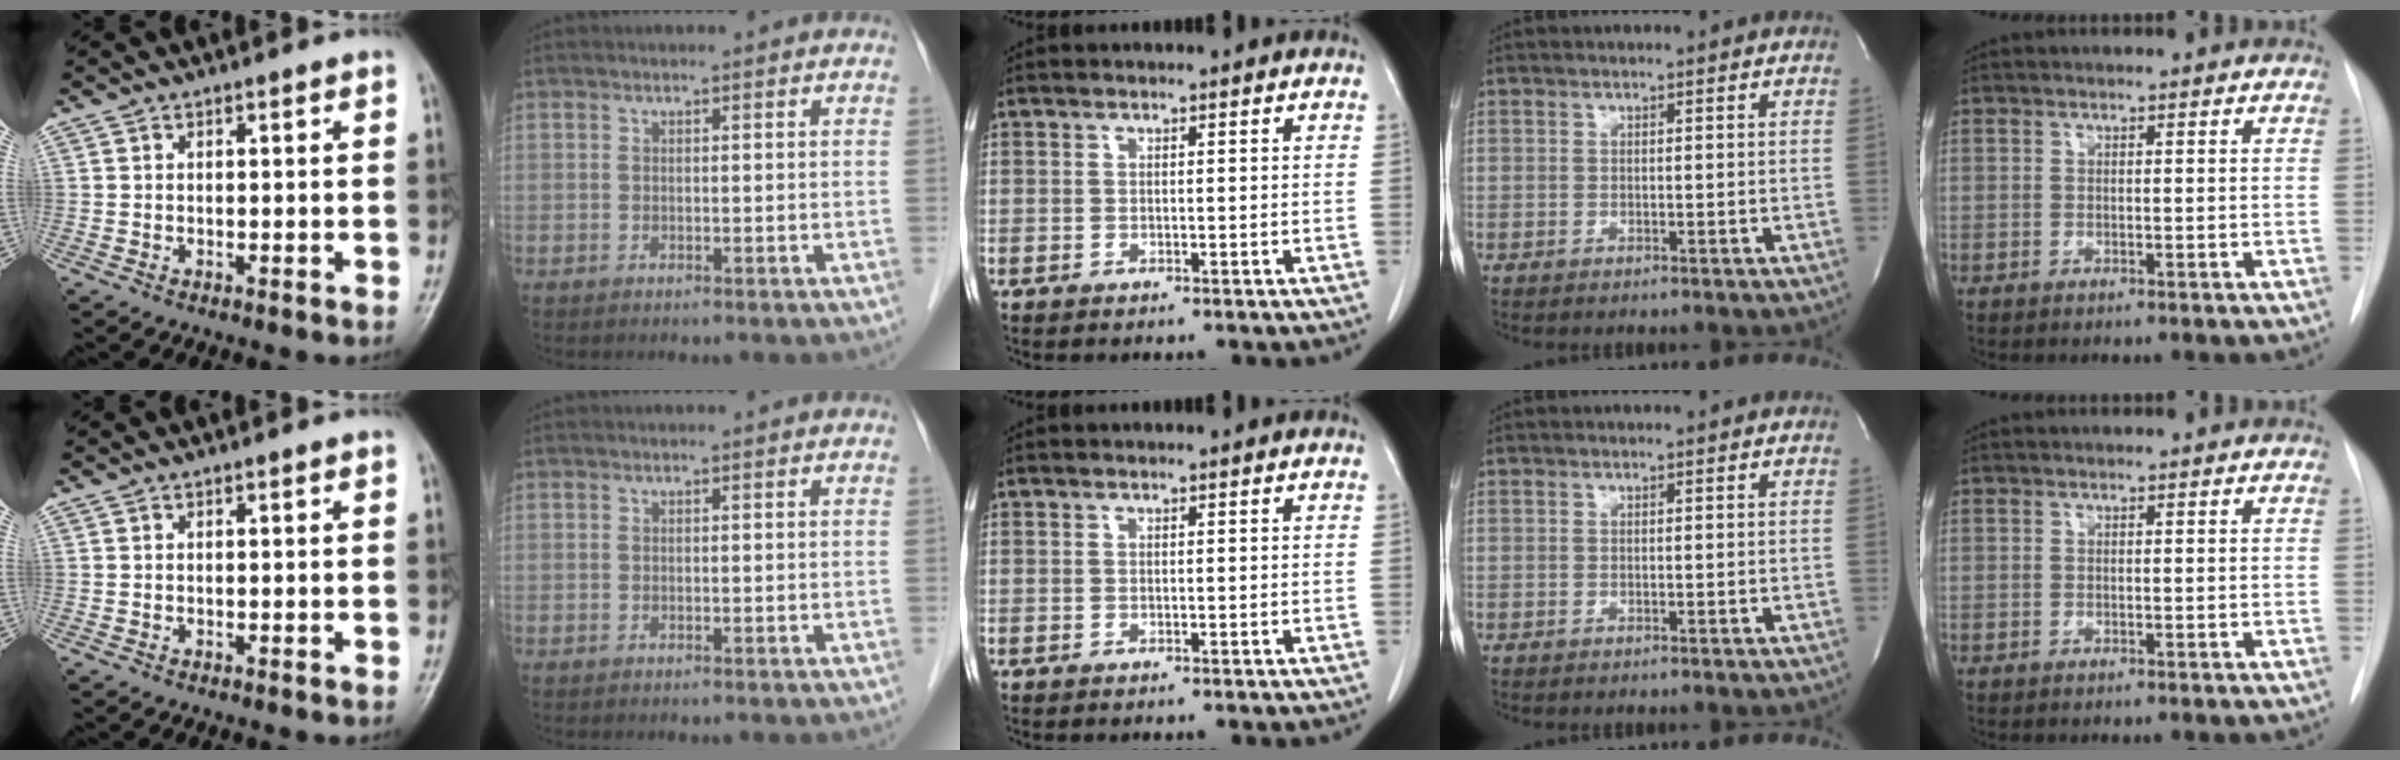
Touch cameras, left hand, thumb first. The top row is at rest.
{}